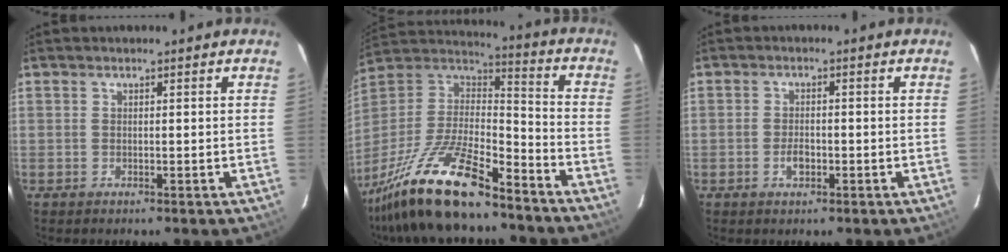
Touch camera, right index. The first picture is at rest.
{"total": 23.6, "force": [-17.0, 6.4, 15.2], "torque": [-0.313, -0.033, -0.300]}
{"total": 2.7, "force": [-1.1, 1.4, 2.0], "torque": [-0.039, 0.001, -0.017]}